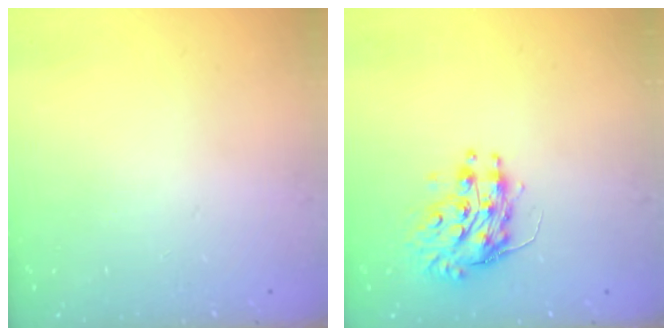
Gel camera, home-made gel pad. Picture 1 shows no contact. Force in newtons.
{"total": 9.0, "press": 9.0, "slide": 0.3}